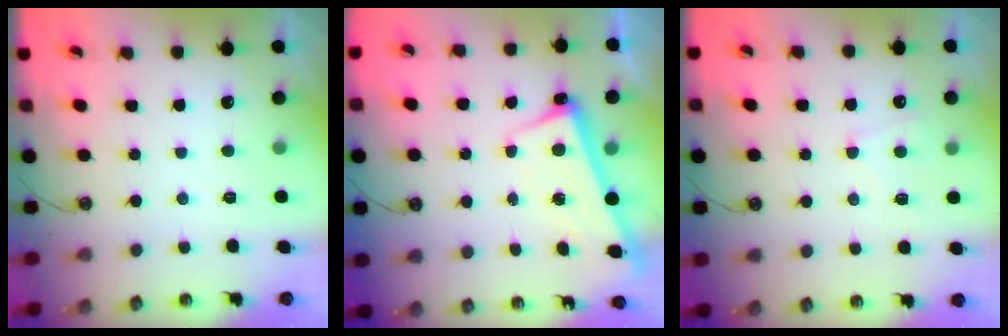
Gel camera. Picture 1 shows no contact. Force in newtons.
{"total": 2.4, "press": 2.3, "slide": 0.5}
{"total": 3.6, "press": 3.6, "slide": 0.6}